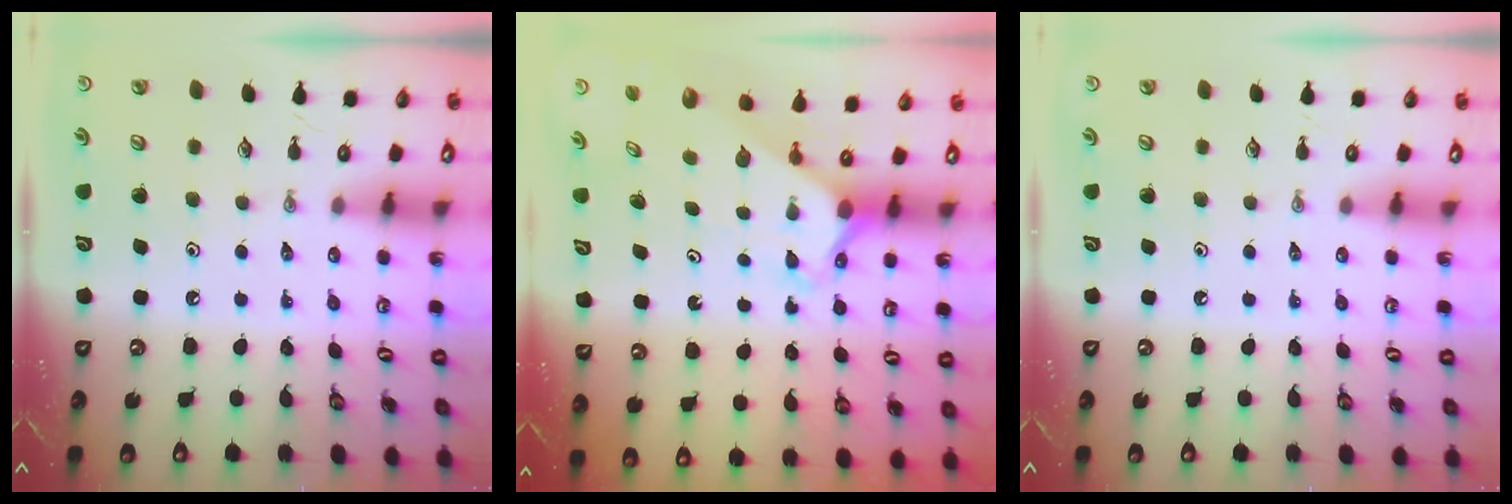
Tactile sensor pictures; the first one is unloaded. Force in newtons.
{"total": 2.3, "press": 2.3, "slide": 0.2}
{"total": 0.0}